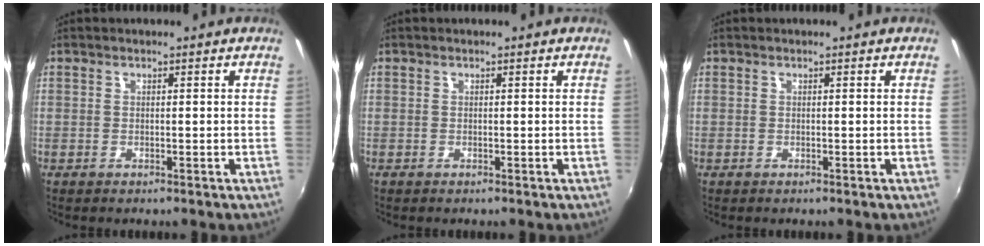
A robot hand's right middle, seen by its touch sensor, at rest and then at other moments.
{"total": 0.0}
{"total": 0.0}